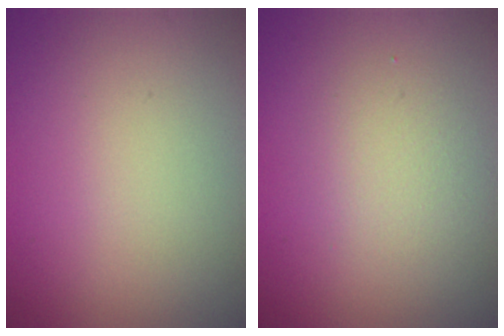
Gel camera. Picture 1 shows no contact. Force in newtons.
{"total": 2.5, "press": 2.5, "slide": 0.2}